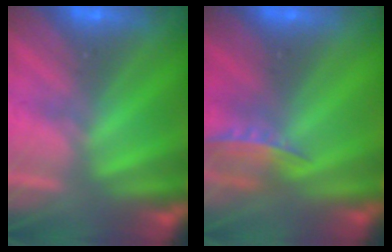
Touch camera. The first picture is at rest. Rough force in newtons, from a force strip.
{"total": 8.1}